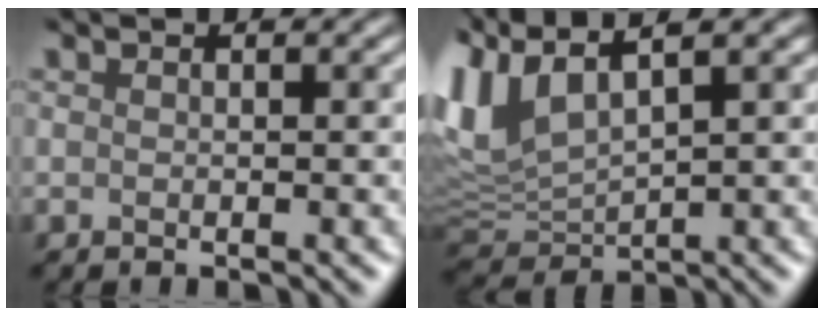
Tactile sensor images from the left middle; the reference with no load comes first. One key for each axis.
{"total": 5.9, "fx": 3.8, "fy": 2.2, "fz": 3.9, "tx": -0.148, "ty": 0.012, "tz": 0.103}